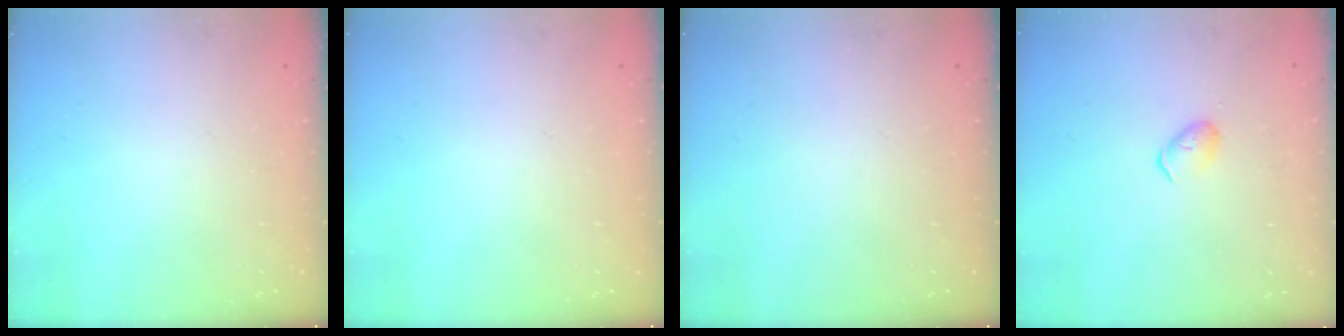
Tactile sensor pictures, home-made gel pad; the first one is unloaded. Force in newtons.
{"total": 0.0}
{"total": 0.0}
{"total": 3.9, "press": 3.8, "slide": 0.7}